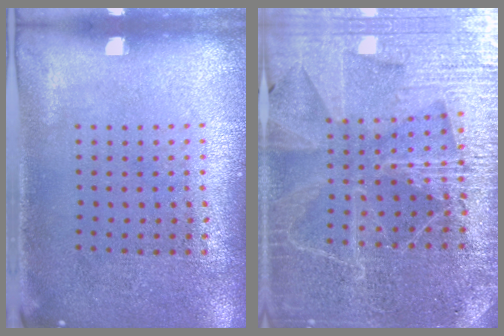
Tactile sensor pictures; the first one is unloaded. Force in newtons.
{"total": 4.5, "press": 4.2, "slide": 1.7}